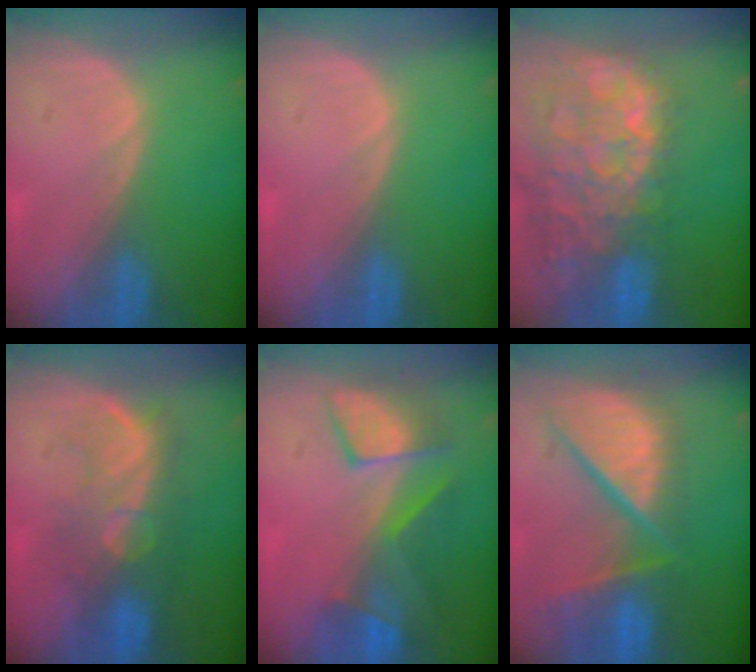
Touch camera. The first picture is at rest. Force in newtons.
{"total": 0.0}
{"total": 15.0, "press": 12.1, "slide": 8.8}
{"total": 8.4, "press": 8.1, "slide": 2.2}
{"total": 8.0, "press": 7.8, "slide": 1.8}
{"total": 12.4, "press": 10.1, "slide": 7.1}